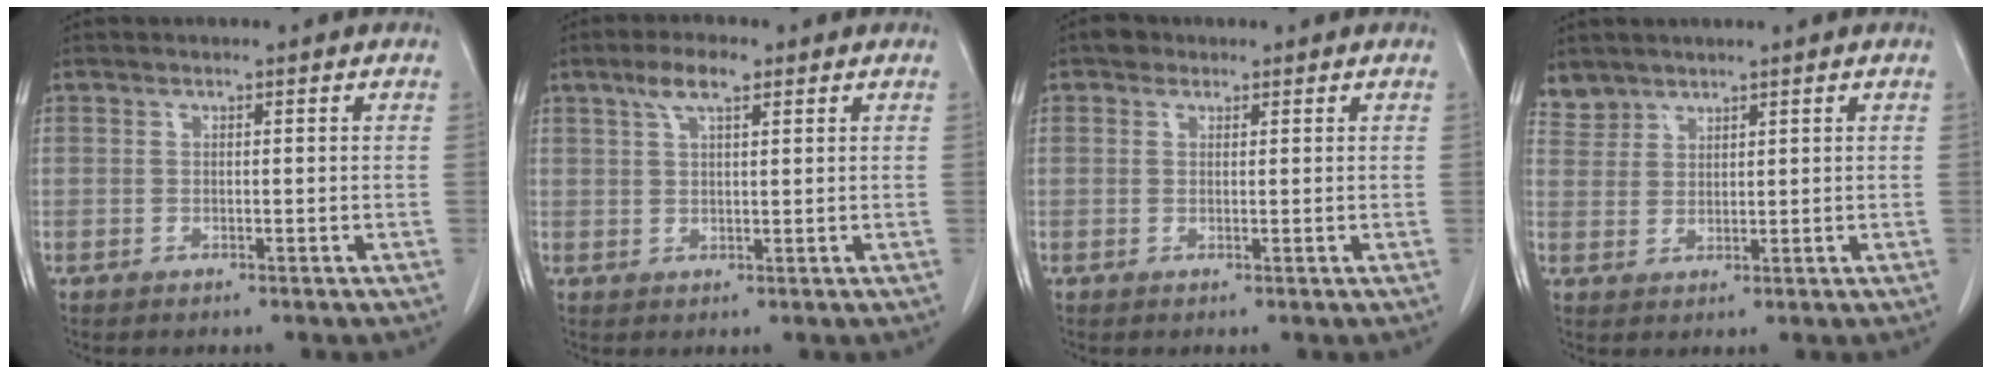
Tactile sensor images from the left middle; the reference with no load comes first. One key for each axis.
{"total": 4.4, "fx": 2.7, "fy": 1.1, "fz": 3.3, "tx": -0.070, "ty": 0.010, "tz": 0.051}
{"total": 1.6, "fx": 1.0, "fy": 1.2, "fz": 0.4, "tx": -0.009, "ty": 0.007, "tz": 0.013}
{"total": 3.1, "fx": 2.8, "fy": 1.2, "fz": -0.4, "tx": 0.013, "ty": 0.008, "tz": 0.057}